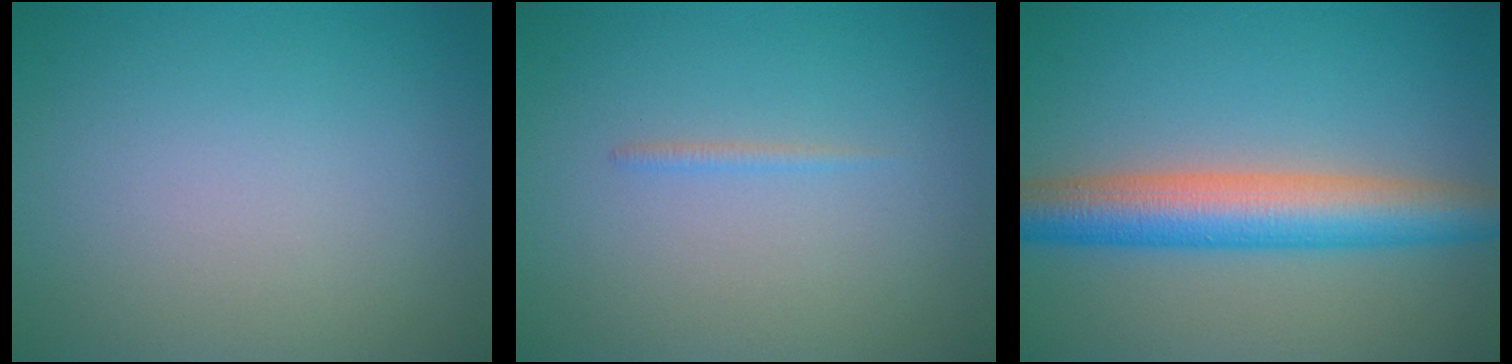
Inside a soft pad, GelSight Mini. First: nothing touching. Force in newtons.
{"total": 0.6, "press": 0.6, "slide": 0.0}
{"total": 6.9, "press": 6.8, "slide": 0.3}